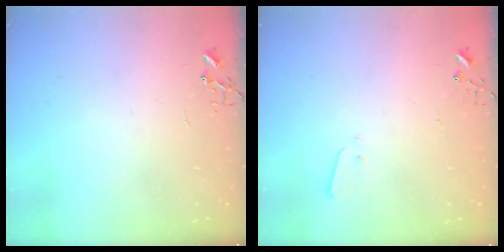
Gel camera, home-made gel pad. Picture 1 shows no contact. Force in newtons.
{"total": 1.9, "press": 1.9, "slide": 0.4}